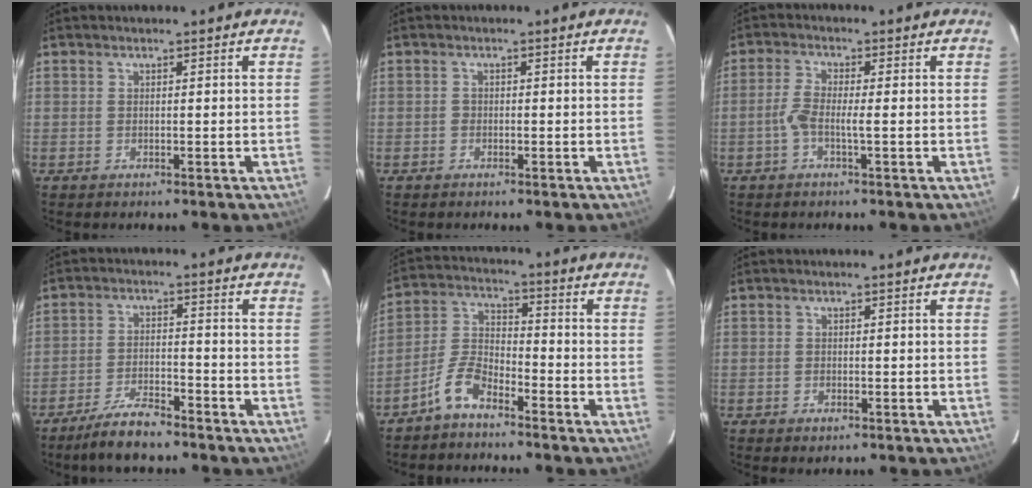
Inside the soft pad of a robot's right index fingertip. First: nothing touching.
{"total": 0.5, "force": [-0.2, 0.4, 0.3], "torque": [-0.003, 0.003, -0.007]}
{"total": 3.6, "force": [-0.8, 0.4, 3.4], "torque": [-0.075, 0.009, -0.017]}
{"total": 6.8, "force": [-5.8, 1.1, 3.4], "torque": [-0.070, -0.014, -0.106]}
{"total": 6.1, "force": [-4.7, 2.0, 3.4], "torque": [-0.084, 0.001, -0.099]}
{"total": 1.1, "force": [-0.6, 0.5, 0.7], "torque": [-0.015, -0.002, -0.001]}